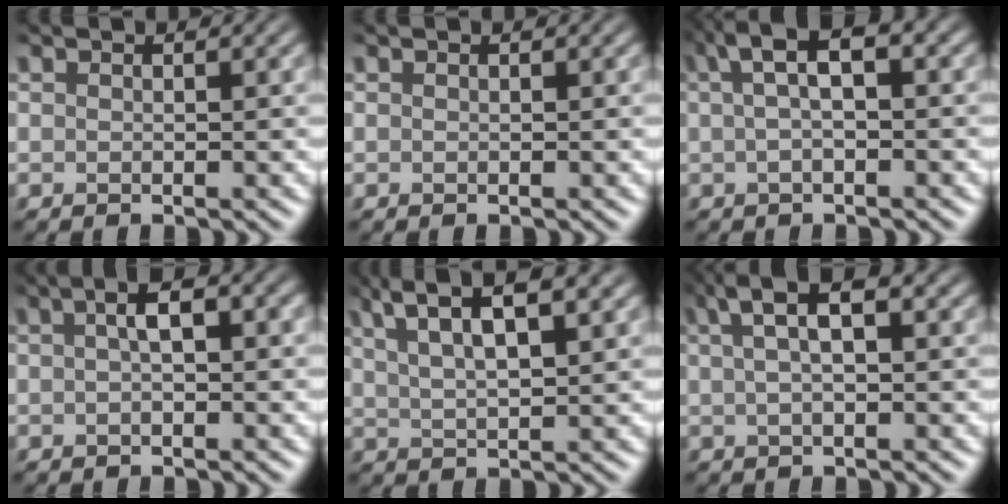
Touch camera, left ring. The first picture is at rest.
{"total": 0.0}
{"total": 4.3, "force": [1.3, 1.3, 3.9], "torque": [-0.067, 0.019, 0.016]}
{"total": 2.5, "force": [0.2, 0.5, 2.4], "torque": [-0.043, 0.008, 0.000]}
{"total": 6.3, "force": [3.9, 1.5, 4.7], "torque": [-0.088, 0.016, 0.072]}
{"total": 4.0, "force": [1.6, 1.0, 3.5], "torque": [-0.060, 0.012, 0.024]}